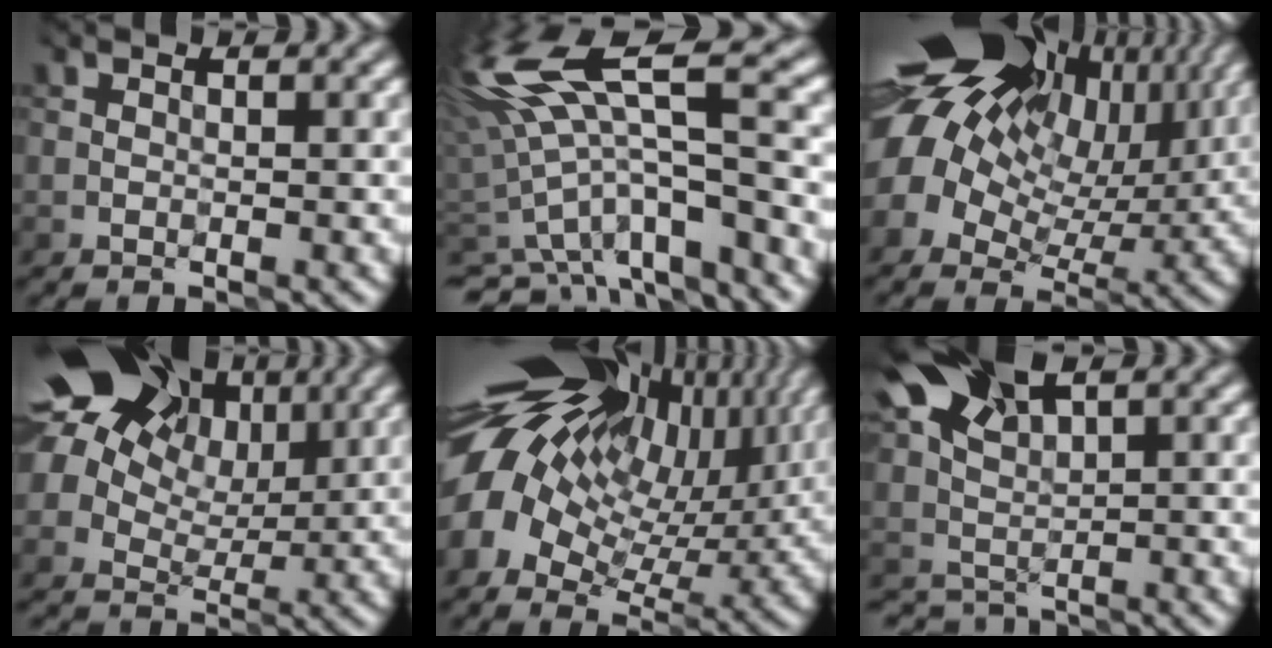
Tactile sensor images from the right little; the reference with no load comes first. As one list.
[{"total": 12.3, "force": [1.0, 4.1, 11.6], "torque": [-0.227, -0.005, 0.052]}, {"total": 20.0, "force": [7.3, 14.0, 12.2], "torque": [-0.267, 0.046, 0.108]}, {"total": 18.4, "force": [7.2, 13.8, 9.7], "torque": [-0.208, 0.045, 0.104]}, {"total": 17.5, "force": [4.5, 10.8, 13.0], "torque": [-0.240, 0.010, 0.077]}, {"total": 7.3, "force": [3.3, 3.9, 5.1], "torque": [-0.106, 0.000, 0.058]}]